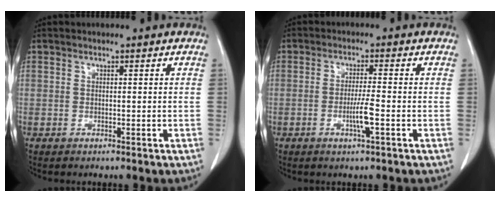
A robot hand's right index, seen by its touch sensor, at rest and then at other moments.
{"total": 3.9, "force": [-1.3, -0.3, 3.7], "torque": [-0.070, -0.006, -0.024]}